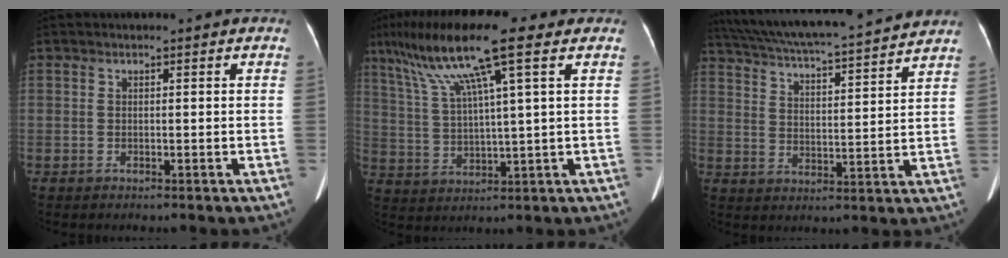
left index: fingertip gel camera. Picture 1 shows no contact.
{"total": 13.7, "force": [8.0, -0.3, 11.1], "torque": [-0.210, 0.024, 0.141]}
{"total": 20.3, "force": [18.5, 1.1, 8.4], "torque": [-0.153, 0.018, 0.272]}